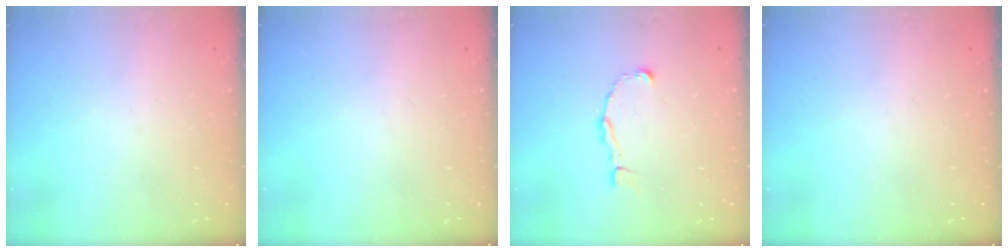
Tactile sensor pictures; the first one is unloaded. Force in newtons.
{"total": 0.0}
{"total": 2.6, "press": 2.6, "slide": 0.2}
{"total": 0.0}